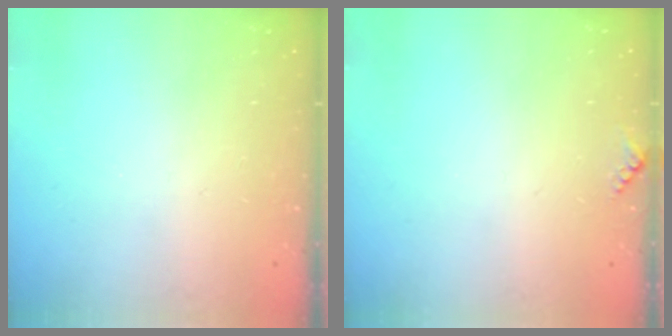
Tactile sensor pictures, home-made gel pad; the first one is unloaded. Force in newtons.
{"total": 4.4, "press": 4.2, "slide": 1.5}